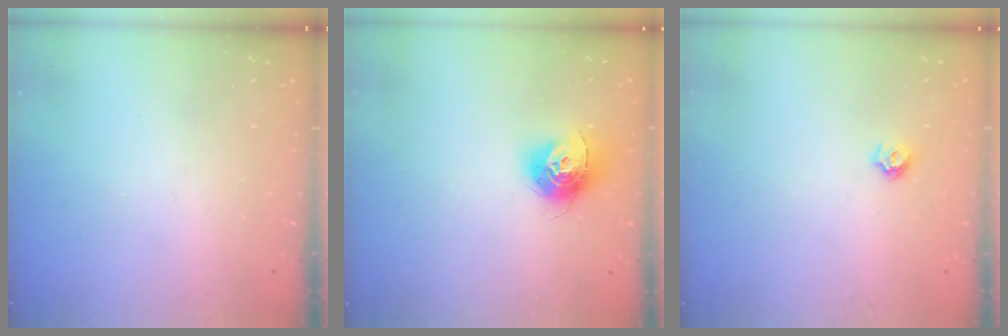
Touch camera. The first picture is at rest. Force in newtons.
{"total": 12.1, "press": 12.1, "slide": 0.8}
{"total": 5.7, "press": 5.7, "slide": 0.6}